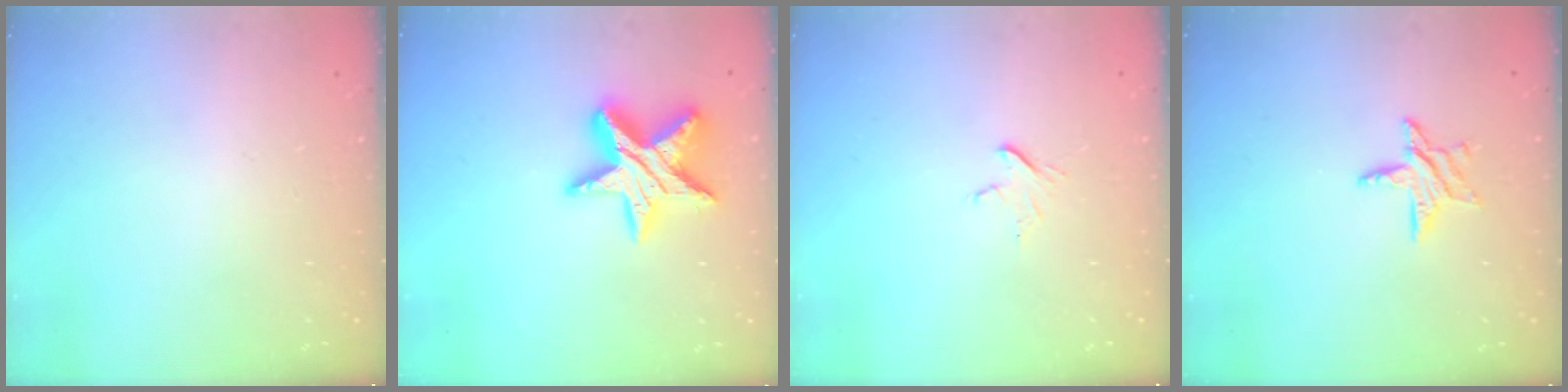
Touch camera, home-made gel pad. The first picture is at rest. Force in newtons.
{"total": 16.4, "press": 16.4, "slide": 1.0}
{"total": 3.4, "press": 3.4, "slide": 0.3}
{"total": 7.4, "press": 7.4, "slide": 0.6}